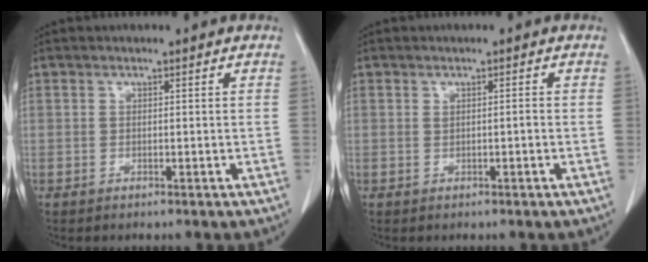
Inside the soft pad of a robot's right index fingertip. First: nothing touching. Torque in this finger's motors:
{"motor_torque": [0.01, 0.01, 0.03, 0.01]}